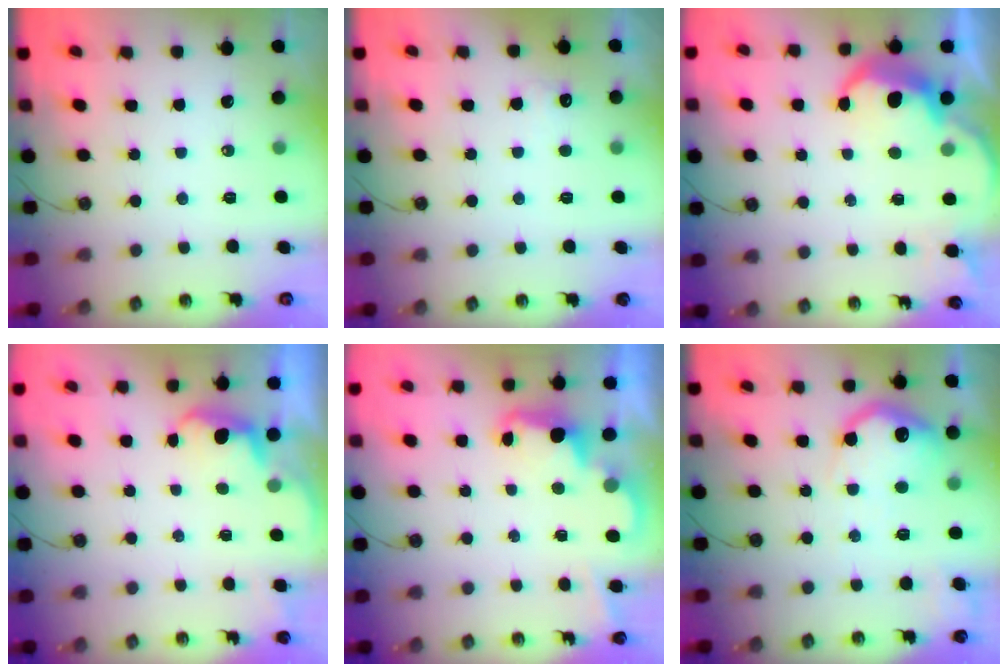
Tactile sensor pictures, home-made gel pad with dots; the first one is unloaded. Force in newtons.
{"total": 4.8, "press": 4.6, "slide": 1.2}
{"total": 7.3, "press": 7.3, "slide": 0.6}
{"total": 2.3, "press": 2.1, "slide": 0.9}
{"total": 2.5, "press": 2.5, "slide": 0.6}
{"total": 15.8, "press": 15.8, "slide": 0.9}